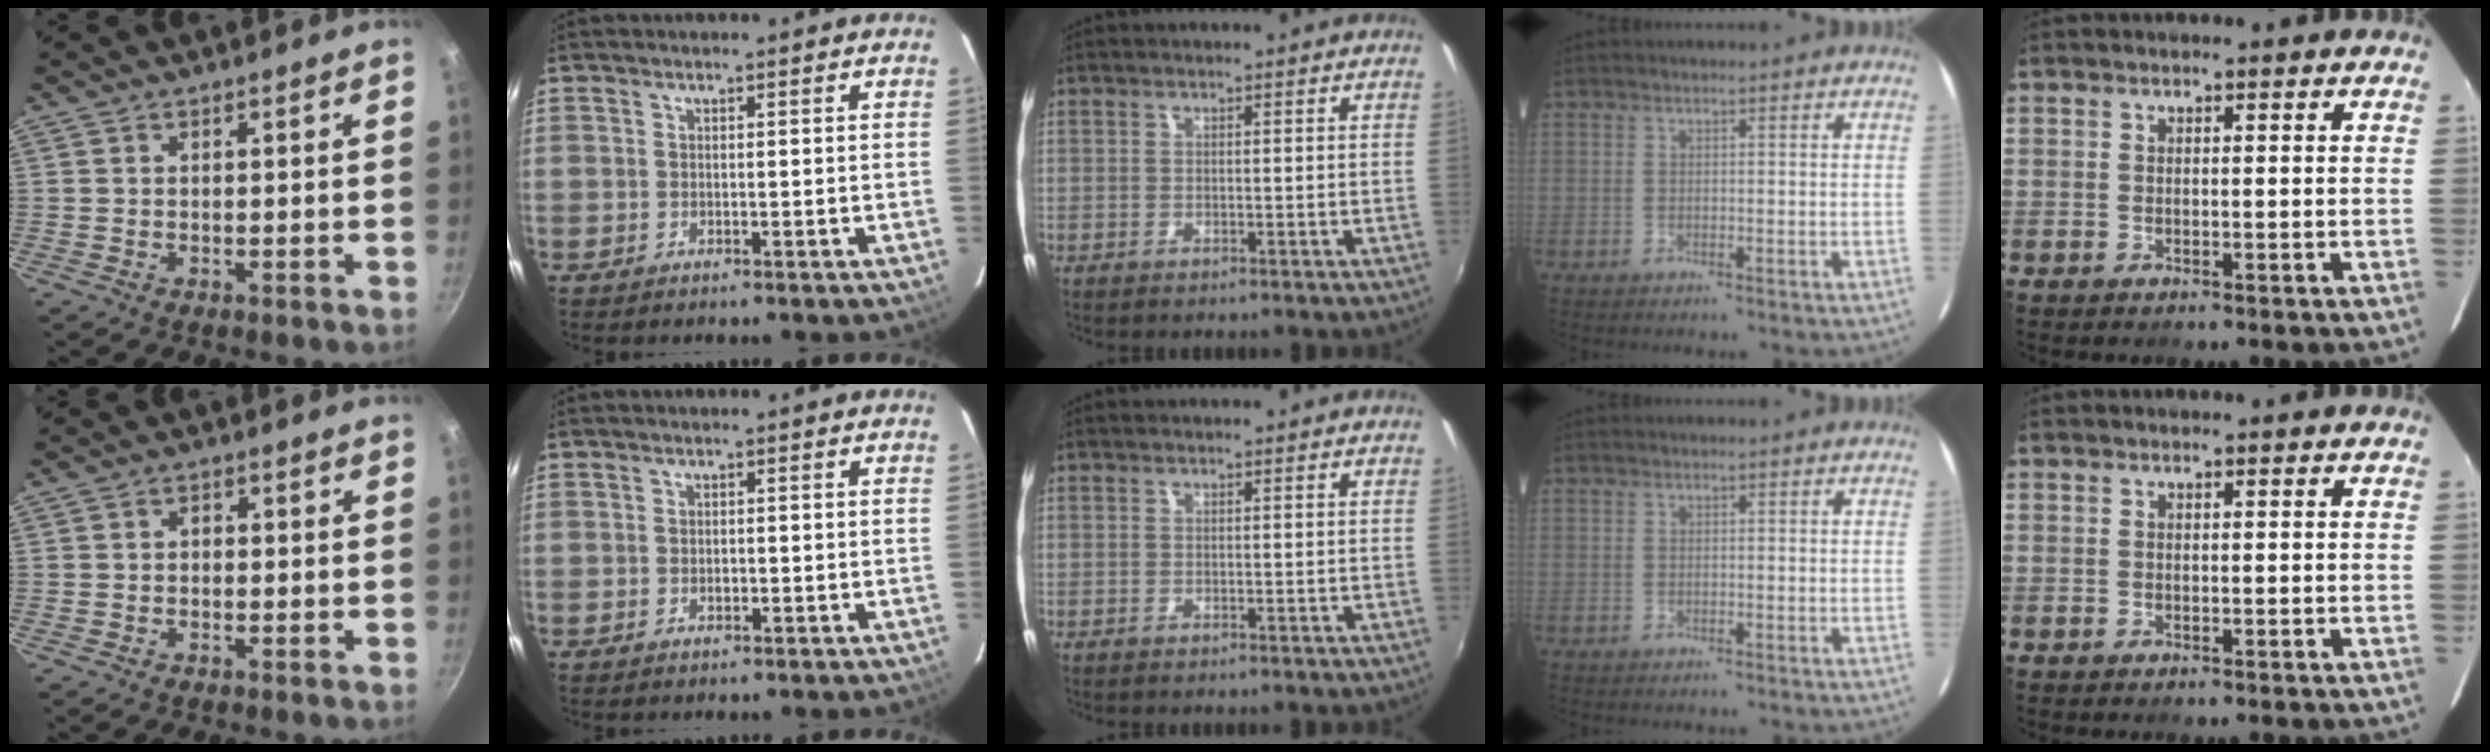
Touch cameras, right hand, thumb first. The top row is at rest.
{"thumb": {"total": 1.1, "force": [-0.3, 1.0, 0.5], "torque": [-0.011, 0.006, -0.006]}, "index": {"total": 1.2, "force": [-0.3, 0.9, 0.7], "torque": [-0.012, 0.003, -0.005]}}